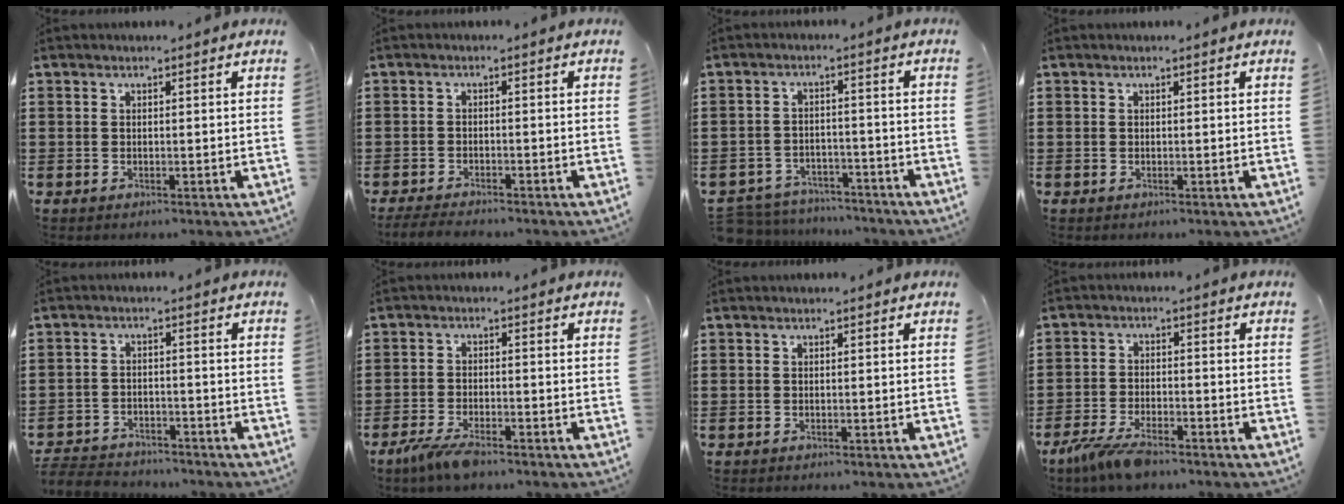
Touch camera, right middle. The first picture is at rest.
{"total": 2.4, "force": [-2.3, 0.2, 0.5], "torque": [-0.020, -0.003, -0.050]}
{"total": 4.7, "force": [-4.7, 0.8, 0.1], "torque": [-0.019, 0.003, -0.101]}
{"total": 0.0}
{"total": 3.7, "force": [-3.6, 0.7, 0.1], "torque": [-0.014, -0.003, -0.079]}
{"total": 4.2, "force": [-3.3, 0.8, 2.5], "torque": [-0.061, -0.008, -0.064]}
{"total": 0.0}
{"total": 5.4, "force": [-4.3, 1.2, 3.0], "torque": [-0.075, -0.008, -0.084]}